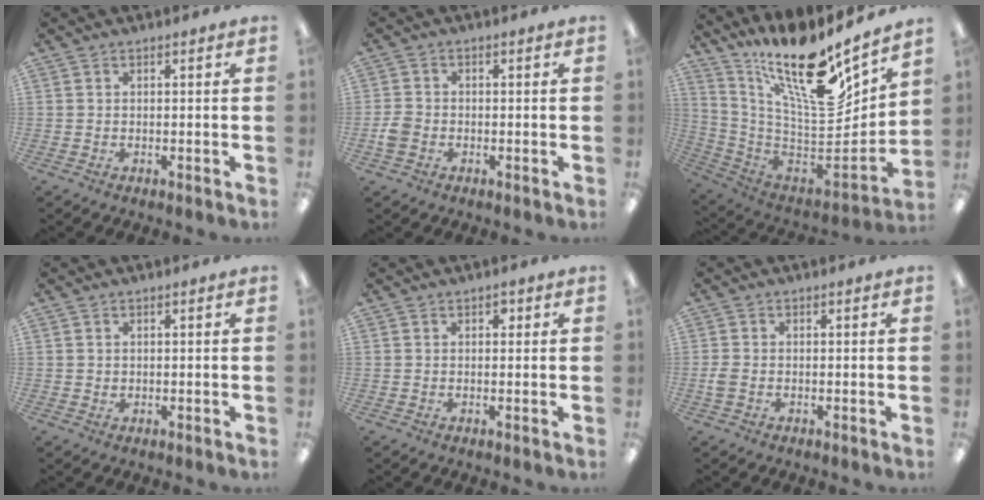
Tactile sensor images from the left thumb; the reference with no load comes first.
{"total": 3.2, "force": [-1.1, 2.5, 1.7], "torque": [-0.027, 0.009, -0.019]}
{"total": 20.3, "force": [13.5, 5.9, 14.0], "torque": [-0.235, -0.109, 0.227]}
{"total": 0.7, "force": [0.5, 0.6, 0.1], "torque": [-0.003, 0.001, 0.009]}
{"total": 1.4, "force": [0.8, 0.9, 0.8], "torque": [-0.009, 0.000, 0.012]}
{"total": 2.2, "force": [-0.4, 1.4, 1.6], "torque": [-0.036, 0.002, -0.008]}